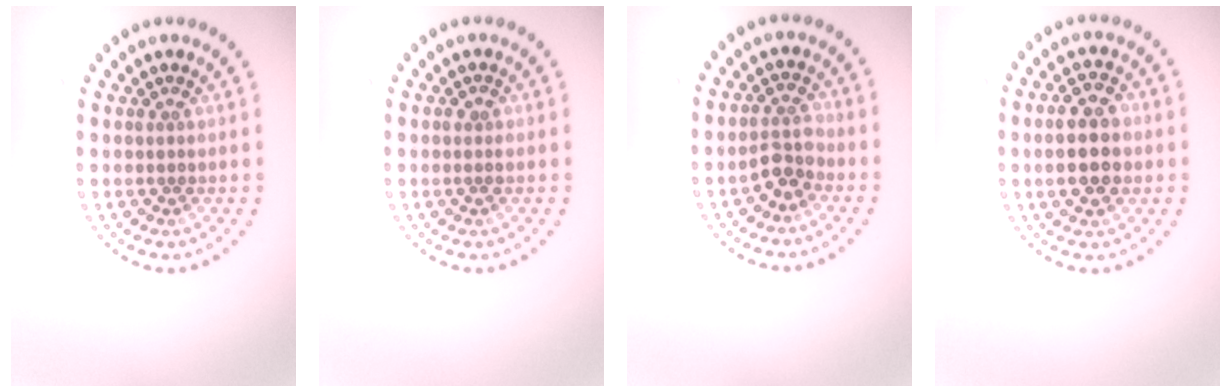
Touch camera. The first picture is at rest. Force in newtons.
{"total": 0.9, "press": 0.9, "slide": 0.3}
{"total": 2.6, "press": 2.4, "slide": 1.1}
{"total": 4.9, "press": 4.9, "slide": 0.4}